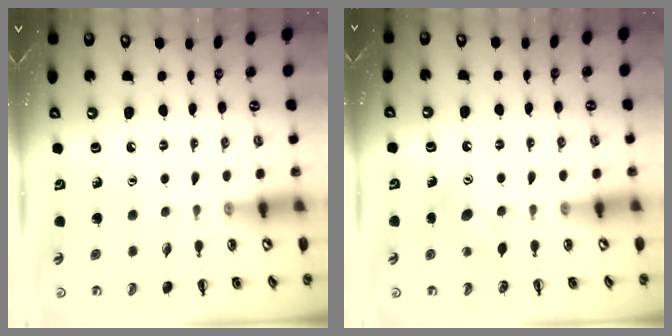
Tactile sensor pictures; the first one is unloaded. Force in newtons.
{"total": 5.1, "press": 4.9, "slide": 1.4}